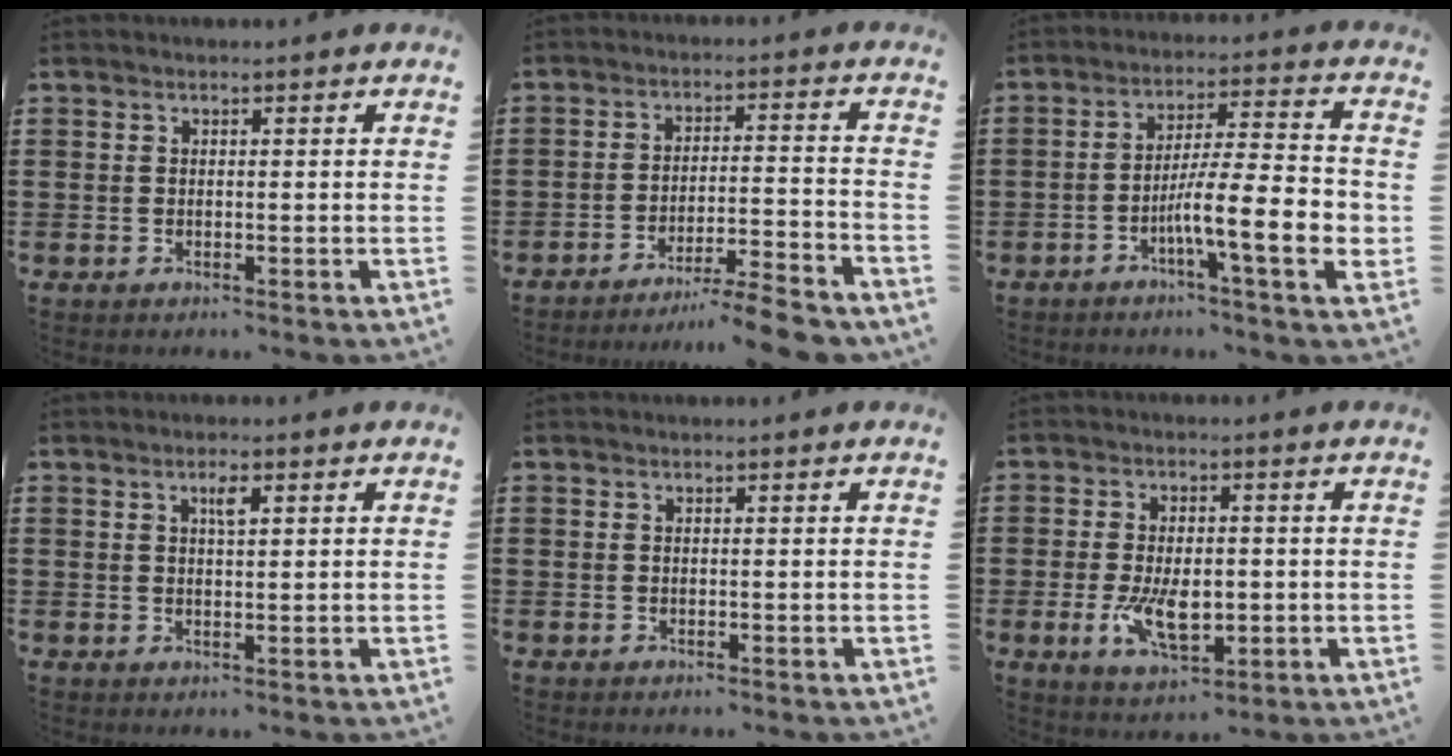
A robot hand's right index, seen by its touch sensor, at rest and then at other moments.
{"total": 6.9, "force": [-6.2, -0.5, 2.9], "torque": [-0.042, -0.005, -0.118]}
{"total": 11.7, "force": [-3.7, 2.0, 10.9], "torque": [-0.188, -0.010, -0.069]}
{"total": 2.3, "force": [1.0, 0.5, 2.0], "torque": [-0.027, -0.003, 0.012]}
{"total": 0.0}
{"total": 7.5, "force": [-1.4, 4.1, 6.1], "torque": [-0.109, -0.005, -0.026]}